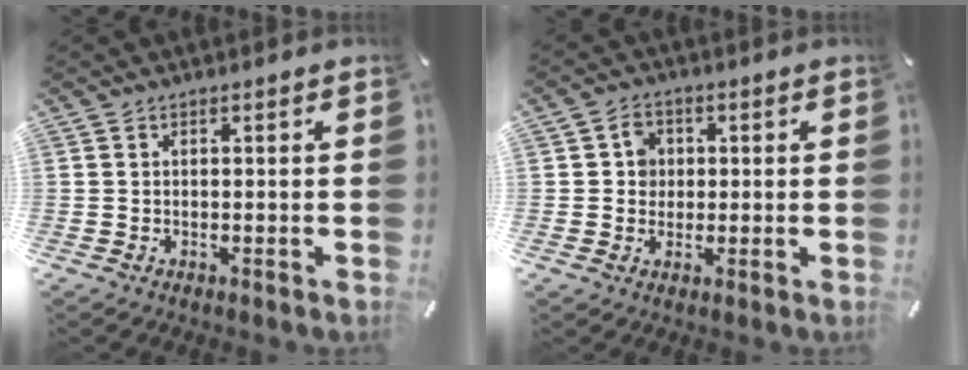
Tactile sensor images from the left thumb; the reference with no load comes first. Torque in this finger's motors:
{"motor_torque": [0.12, -0.14, 0.18, 0.16, 0.01]}